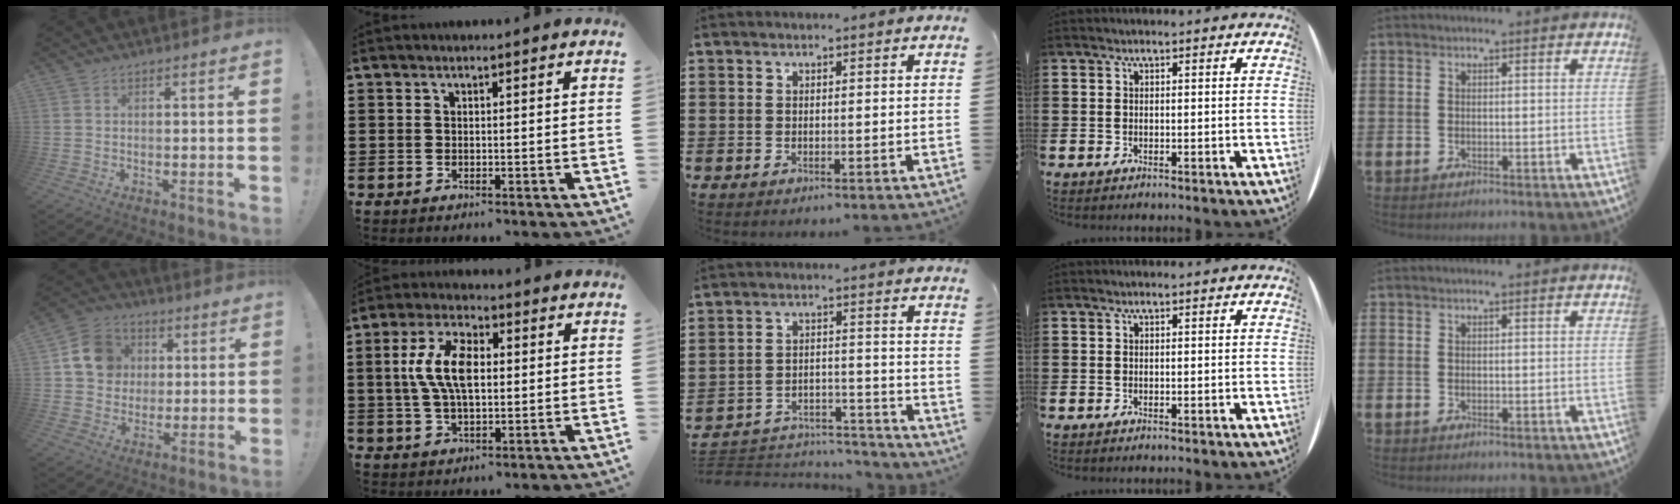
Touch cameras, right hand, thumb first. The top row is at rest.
{"thumb": {"total": 12.3, "force": [2.9, 11.0, 4.7], "torque": [-0.058, 0.003, 0.062]}, "index": {"total": 8.6, "force": [0.9, 4.0, 7.6], "torque": [-0.168, 0.008, 0.009]}, "middle": {"total": 4.8, "force": [-4.6, 1.0, 0.7], "torque": [-0.015, 0.009, -0.096]}}